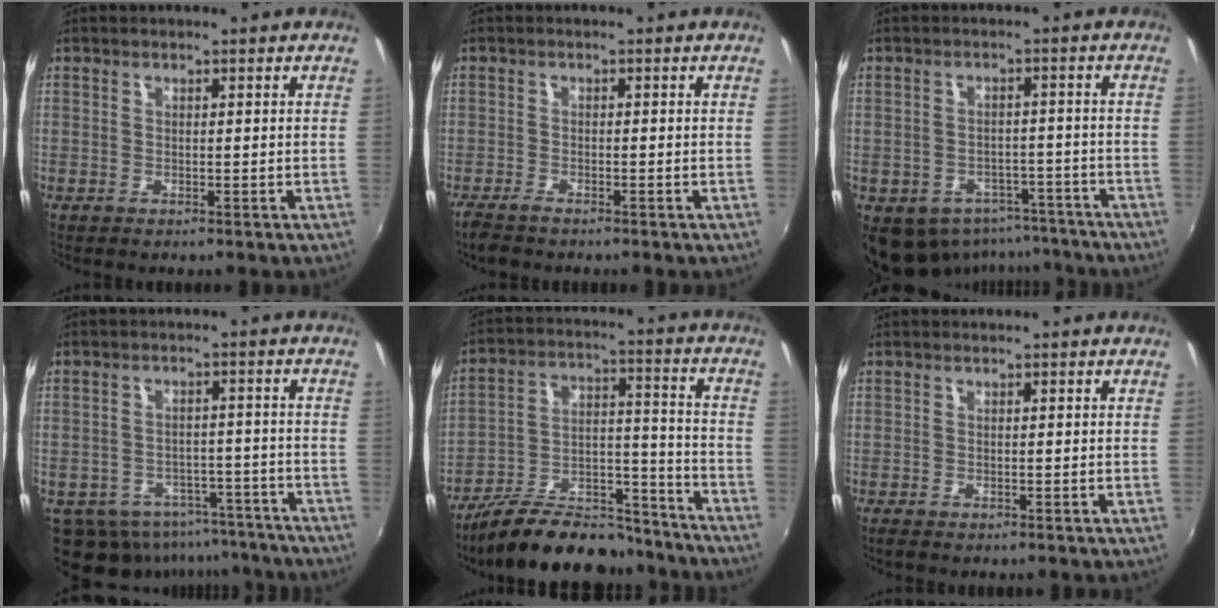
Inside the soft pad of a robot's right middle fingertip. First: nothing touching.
{"total": 3.6, "force": [-3.1, 0.7, 1.8], "torque": [-0.045, -0.017, -0.061]}
{"total": 12.6, "force": [-8.8, 8.0, 4.2], "torque": [-0.100, 0.004, -0.094]}
{"total": 16.2, "force": [-12.2, 8.9, 5.8], "torque": [-0.128, 0.006, -0.145]}
{"total": 20.5, "force": [-17.0, 7.0, 9.1], "torque": [-0.159, 0.024, -0.253]}
{"total": 0.7, "force": [-0.5, 0.3, 0.3], "torque": [-0.009, -0.005, -0.009]}